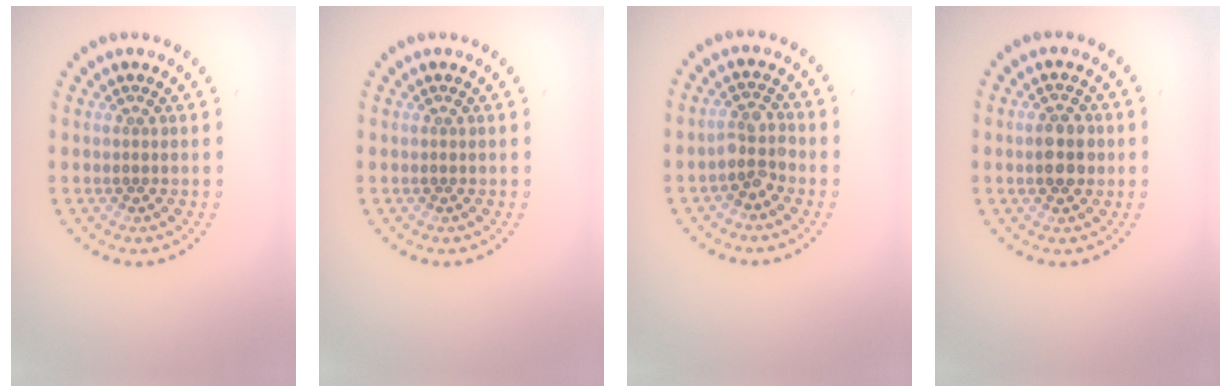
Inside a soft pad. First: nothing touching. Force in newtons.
{"total": 0.0}
{"total": 2.5, "press": 2.2, "slide": 1.2}
{"total": 3.1, "press": 3.1, "slide": 0.1}